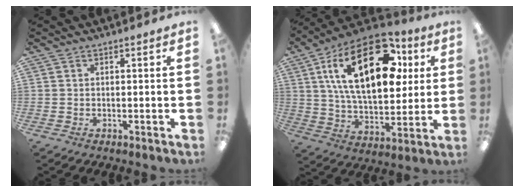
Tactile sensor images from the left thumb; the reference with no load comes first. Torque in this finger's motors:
{"motor_torque": [2.68, 2.33, 2.42, -0.35, 0.71]}